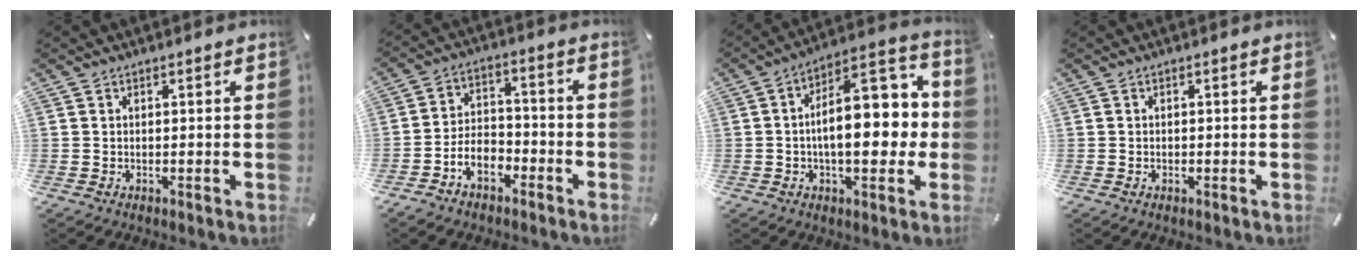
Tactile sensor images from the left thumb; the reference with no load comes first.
{"total": 8.0, "force": [-4.4, 5.2, 4.1], "torque": [-0.087, 0.023, -0.085]}
{"total": 16.6, "force": [0.1, 8.8, 14.0], "torque": [-0.188, -0.013, 0.000]}
{"total": 0.5, "force": [-0.2, 0.3, 0.3], "torque": [-0.006, 0.000, -0.004]}